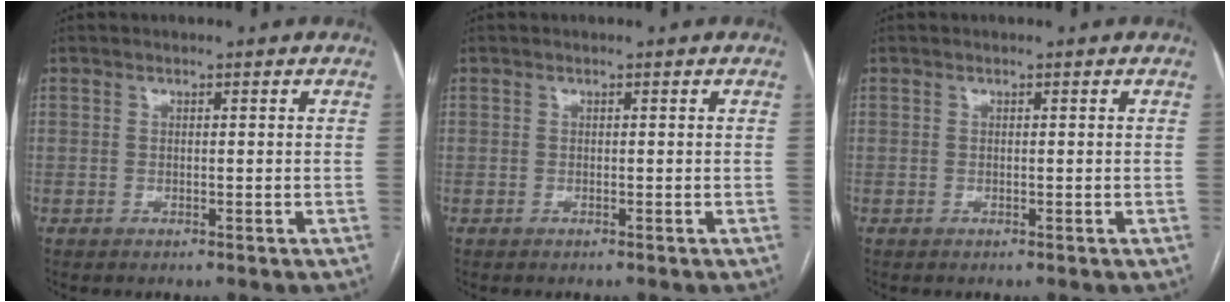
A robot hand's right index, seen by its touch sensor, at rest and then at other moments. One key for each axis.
{"total": 0.0}
{"total": 0.0}